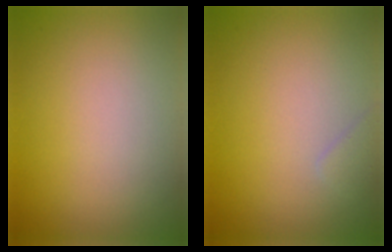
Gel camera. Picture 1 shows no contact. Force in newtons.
{"total": 0.9, "press": 0.9, "slide": 0.1}